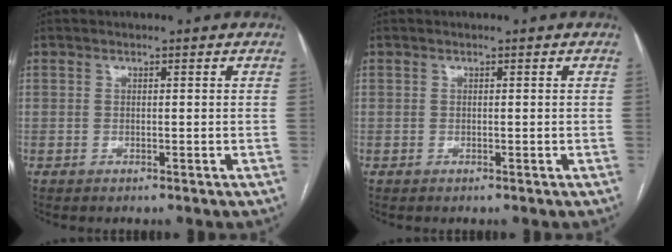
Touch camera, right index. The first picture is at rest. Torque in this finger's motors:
{"motor_torque": [0.00, 0.00, 0.00, 0.01]}